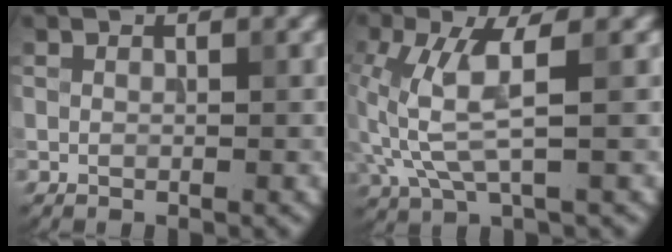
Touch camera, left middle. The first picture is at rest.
{"total": 4.8, "force": [0.6, 1.2, 4.6], "torque": [-0.128, 0.000, 0.014]}